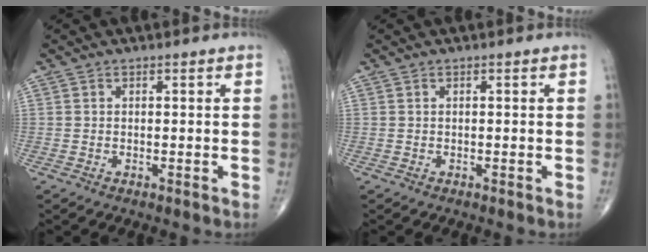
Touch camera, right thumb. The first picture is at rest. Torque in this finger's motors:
{"motor_torque": [0.00, 0.00, -0.05, 0.05, 0.01]}